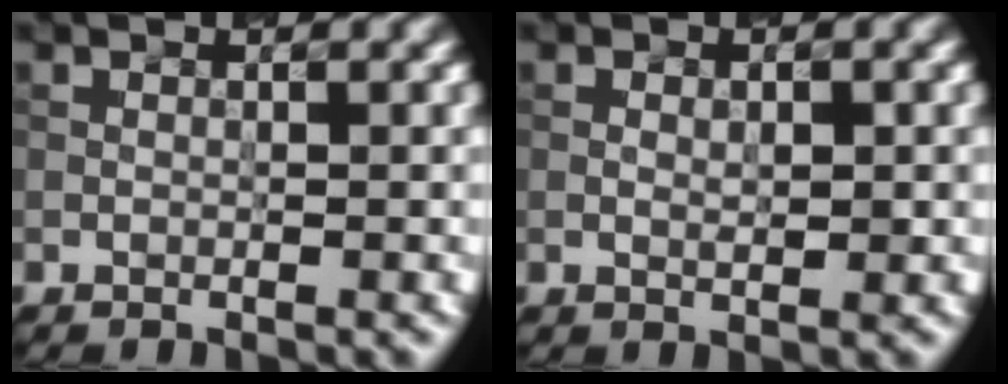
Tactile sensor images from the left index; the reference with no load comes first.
{"total": 1.0, "force": [0.0, 0.1, 1.0], "torque": [-0.024, 0.002, 0.007]}